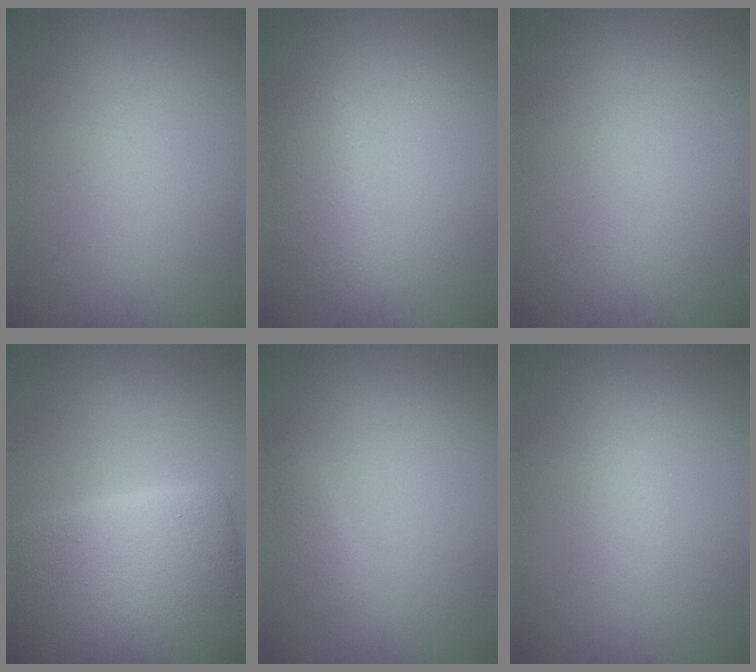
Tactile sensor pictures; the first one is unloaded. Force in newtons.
{"total": 2.7, "press": 2.7, "slide": 0.2}
{"total": 0.0}
{"total": 14.3, "press": 14.2, "slide": 0.8}
{"total": 1.0, "press": 1.0, "slide": 0.1}
{"total": 1.0, "press": 1.0, "slide": 0.1}